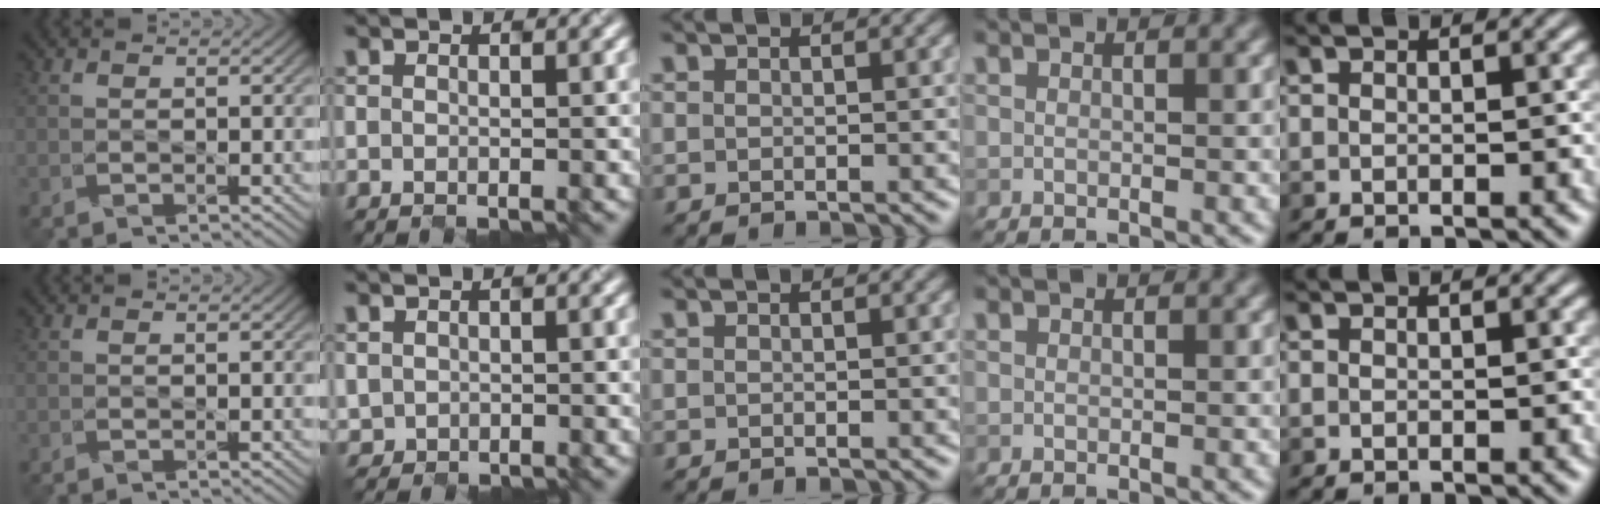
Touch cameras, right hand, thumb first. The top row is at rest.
{"index": {"total": 0.6, "force": [0.1, 0.6, -0.1], "torque": [-0.001, 0.000, 0.013]}}